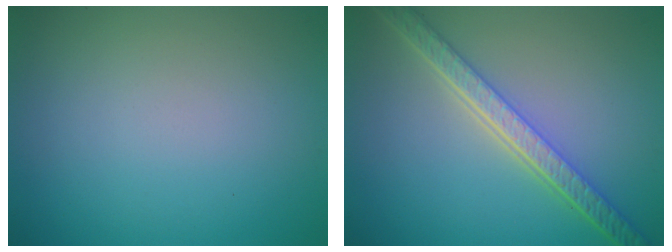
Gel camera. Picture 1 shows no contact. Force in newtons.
{"total": 5.7, "press": 4.4, "slide": 3.6}